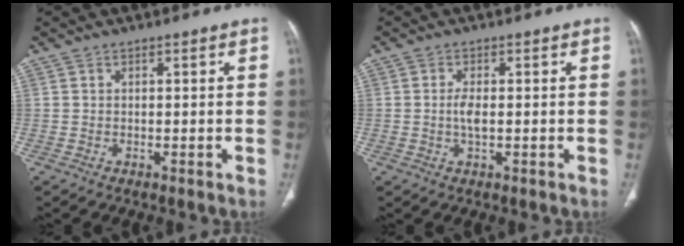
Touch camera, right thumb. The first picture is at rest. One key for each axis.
{"total": 2.7, "fx": -0.1, "fy": 1.0, "fz": 2.5, "tx": -0.057, "ty": -0.001, "tz": -0.004}